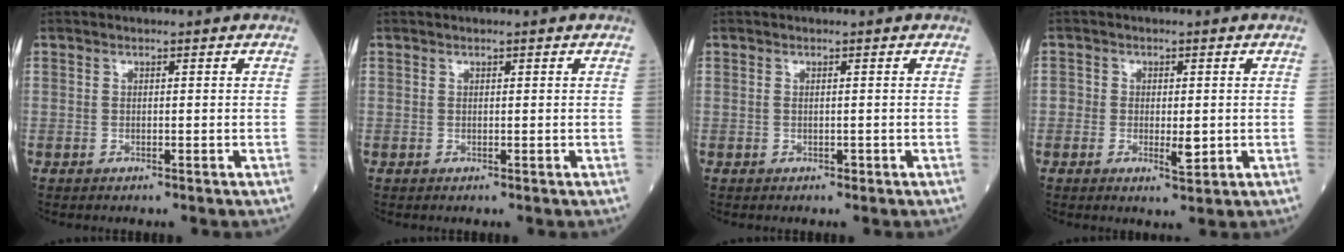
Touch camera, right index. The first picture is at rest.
{"total": 0.0}
{"total": 0.7, "force": [-0.1, 0.4, 0.6], "torque": [-0.015, -0.001, -0.001]}
{"total": 3.7, "force": [-0.8, 1.8, 3.1], "torque": [-0.046, -0.002, -0.013]}